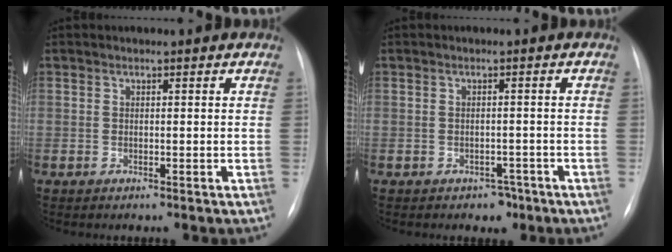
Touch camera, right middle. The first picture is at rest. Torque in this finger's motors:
{"motor_torque": [0.09, -0.04, 0.00, 0.00]}